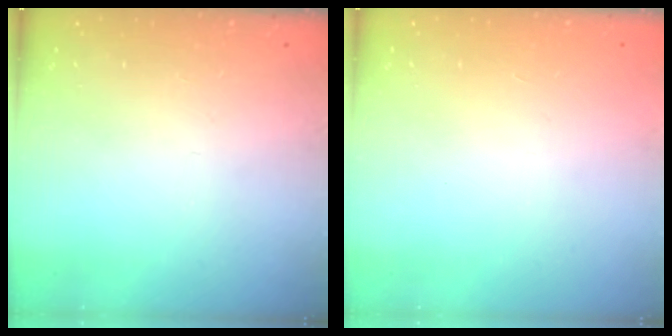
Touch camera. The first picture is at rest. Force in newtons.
{"total": 1.6, "press": 1.5, "slide": 0.1}